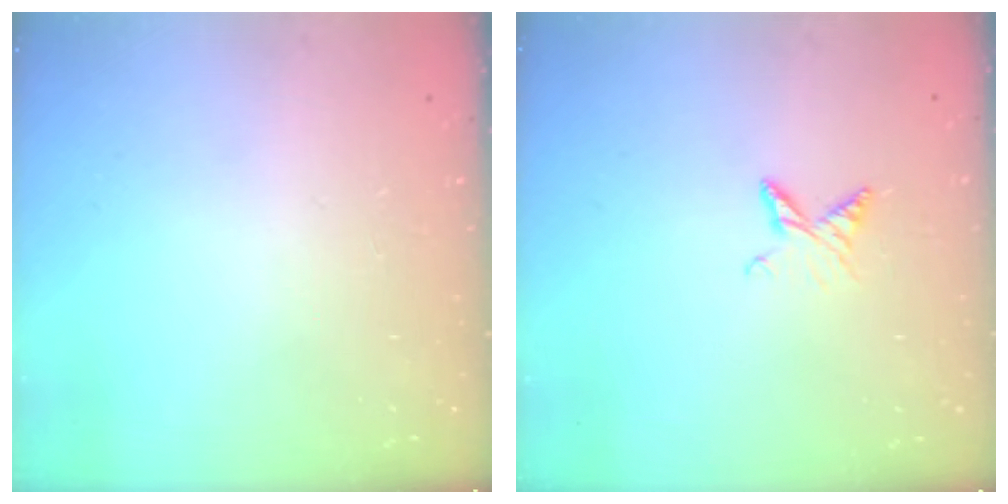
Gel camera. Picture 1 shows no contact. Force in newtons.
{"total": 6.0, "press": 5.9, "slide": 0.6}